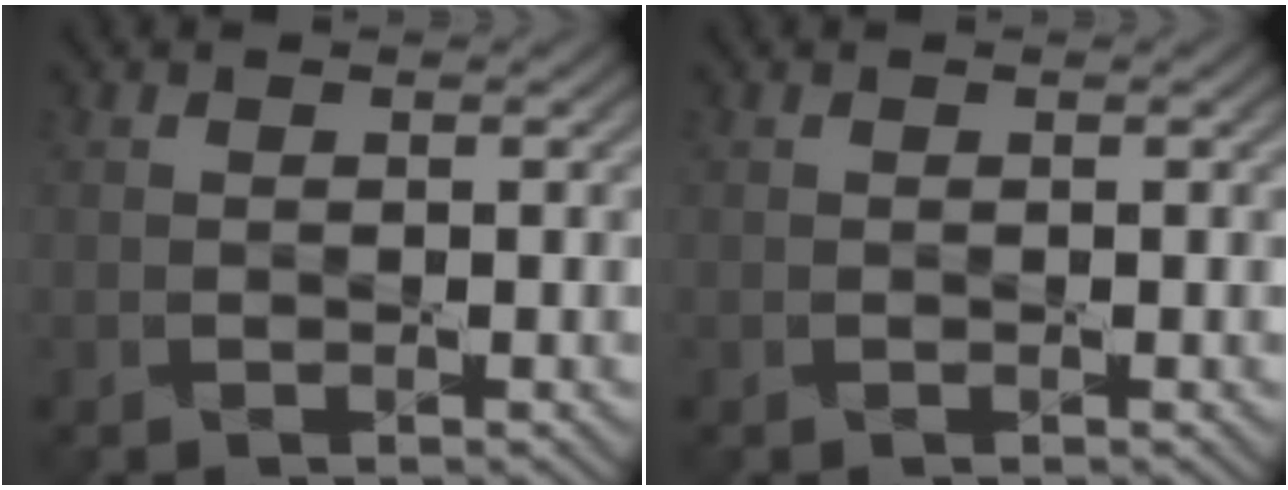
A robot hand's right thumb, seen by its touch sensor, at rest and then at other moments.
{"total": 0.0}